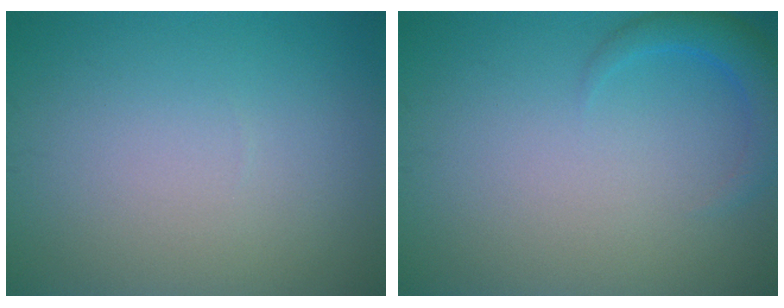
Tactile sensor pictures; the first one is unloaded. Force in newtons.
{"total": 2.5, "press": 2.5, "slide": 0.3}